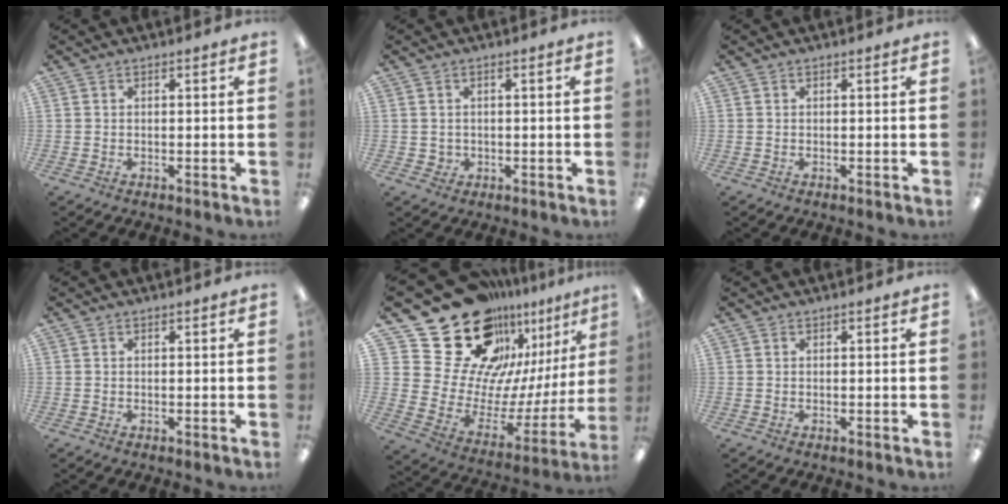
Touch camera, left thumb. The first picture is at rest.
{"total": 1.8, "force": [0.2, 1.7, 0.4], "torque": [-0.010, 0.003, 0.002]}
{"total": 0.0}
{"total": 0.0}
{"total": 28.6, "force": [20.5, 15.9, 11.9], "torque": [-0.194, -0.150, 0.400]}
{"total": 0.0}